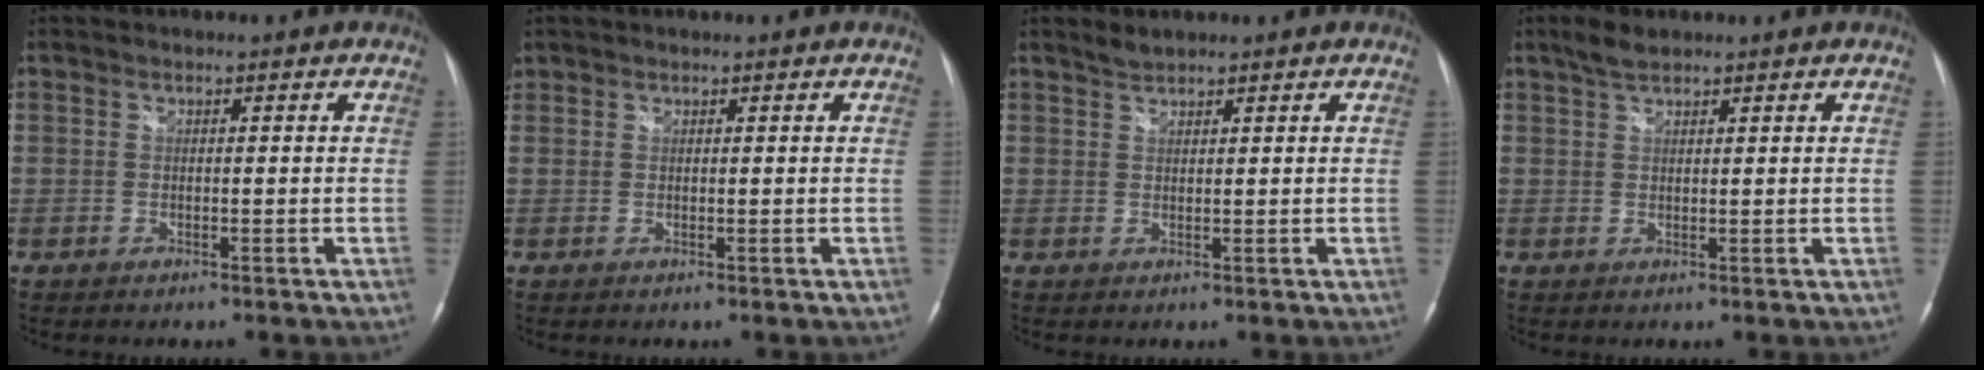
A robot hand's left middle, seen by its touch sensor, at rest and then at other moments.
{"total": 0.8, "force": [0.6, 0.5, -0.1], "torque": [0.002, 0.007, 0.010]}
{"total": 1.5, "force": [1.4, 0.2, 0.2], "torque": [-0.005, 0.003, 0.030]}
{"total": 2.6, "force": [2.1, 0.7, 1.3], "torque": [-0.031, 0.009, 0.042]}